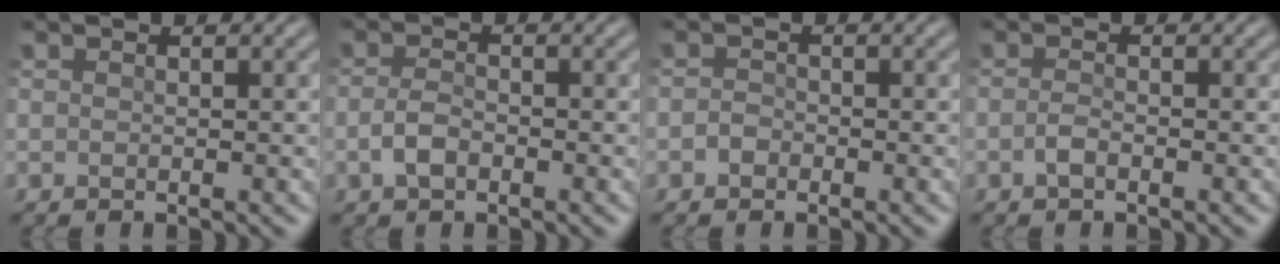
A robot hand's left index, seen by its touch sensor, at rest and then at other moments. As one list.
[{"total": 1.6, "force": [-0.6, 0.9, 1.2], "torque": [-0.027, 0.006, -0.016]}, {"total": 0.9, "force": [-0.4, 0.7, 0.2], "torque": [-0.003, 0.006, -0.012]}, {"total": 0.8, "force": [-0.4, 0.3, 0.7], "torque": [-0.019, 0.004, -0.010]}]